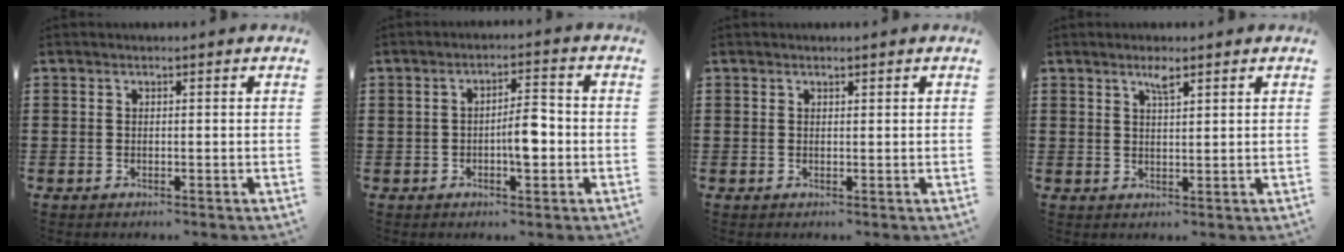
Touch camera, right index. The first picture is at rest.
{"total": 5.1, "force": [-1.0, 1.8, 4.7], "torque": [-0.071, 0.006, -0.021]}
{"total": 0.5, "force": [0.4, 0.3, 0.1], "torque": [-0.003, 0.002, 0.008]}
{"total": 2.5, "force": [1.7, 0.5, 1.8], "torque": [-0.031, 0.000, 0.027]}